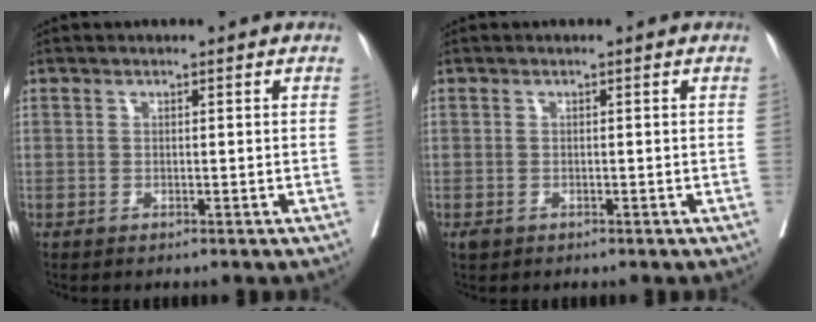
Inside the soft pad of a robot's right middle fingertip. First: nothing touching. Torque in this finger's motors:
{"motor_torque": [0.24, -0.28, 0.00, 0.03]}